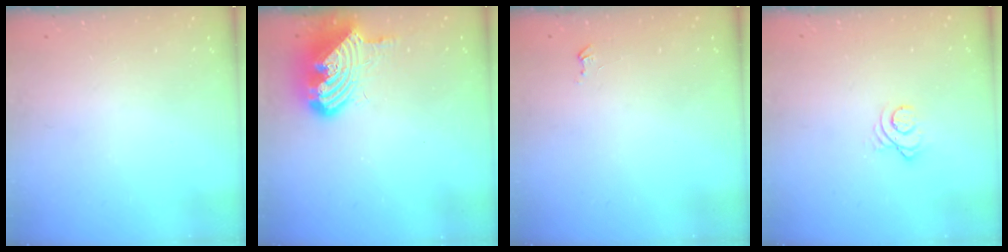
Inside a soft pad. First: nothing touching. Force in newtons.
{"total": 14.6, "press": 14.5, "slide": 1.9}
{"total": 2.6, "press": 2.6, "slide": 0.3}
{"total": 3.0, "press": 2.9, "slide": 0.4}